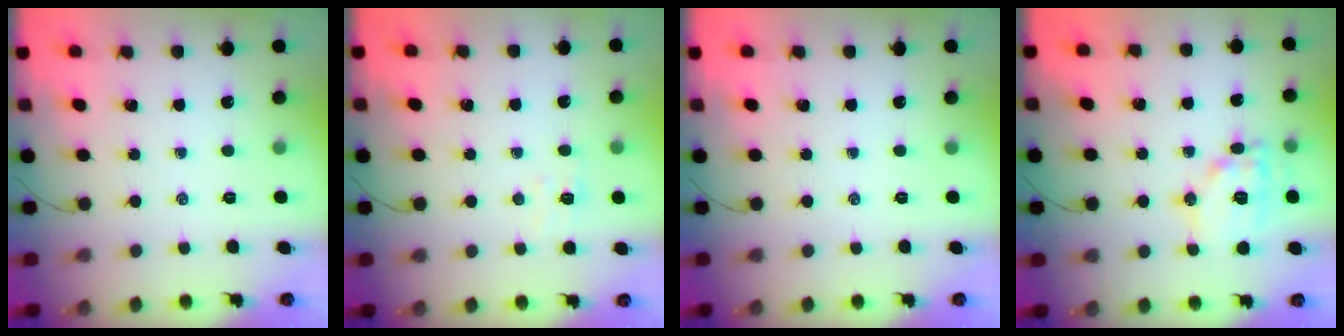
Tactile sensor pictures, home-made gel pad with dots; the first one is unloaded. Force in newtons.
{"total": 4.4, "press": 4.3, "slide": 0.9}
{"total": 0.0}
{"total": 12.5, "press": 12.5, "slide": 0.9}